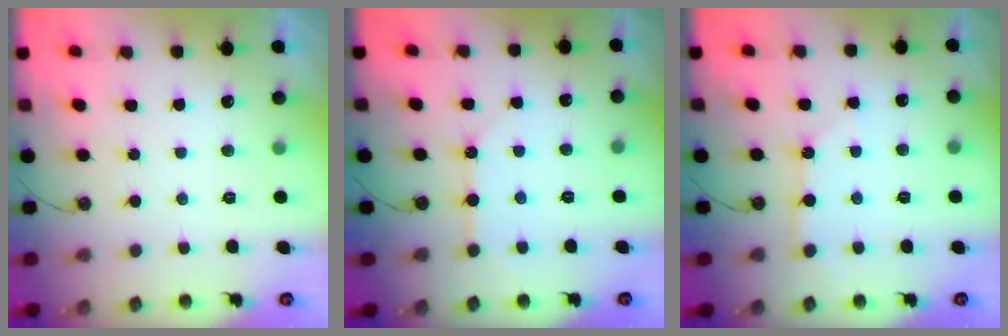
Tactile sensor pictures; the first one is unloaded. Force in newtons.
{"total": 6.8, "press": 6.8, "slide": 0.6}
{"total": 2.2, "press": 2.2, "slide": 0.3}